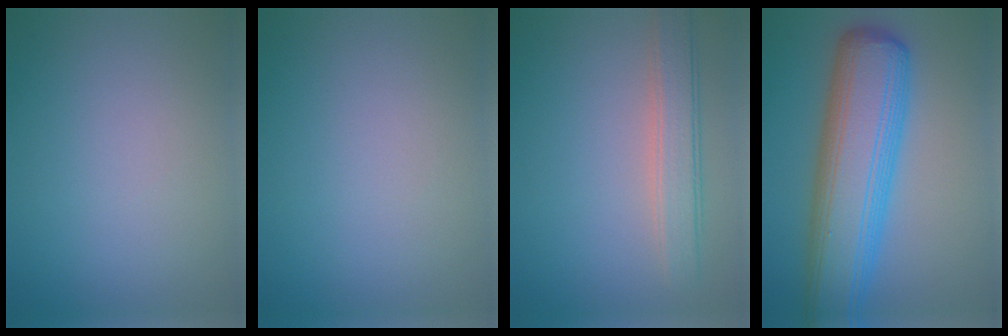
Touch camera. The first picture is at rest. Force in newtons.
{"total": 0.0}
{"total": 3.7, "press": 3.7, "slide": 0.3}
{"total": 10.4, "press": 10.4, "slide": 0.2}